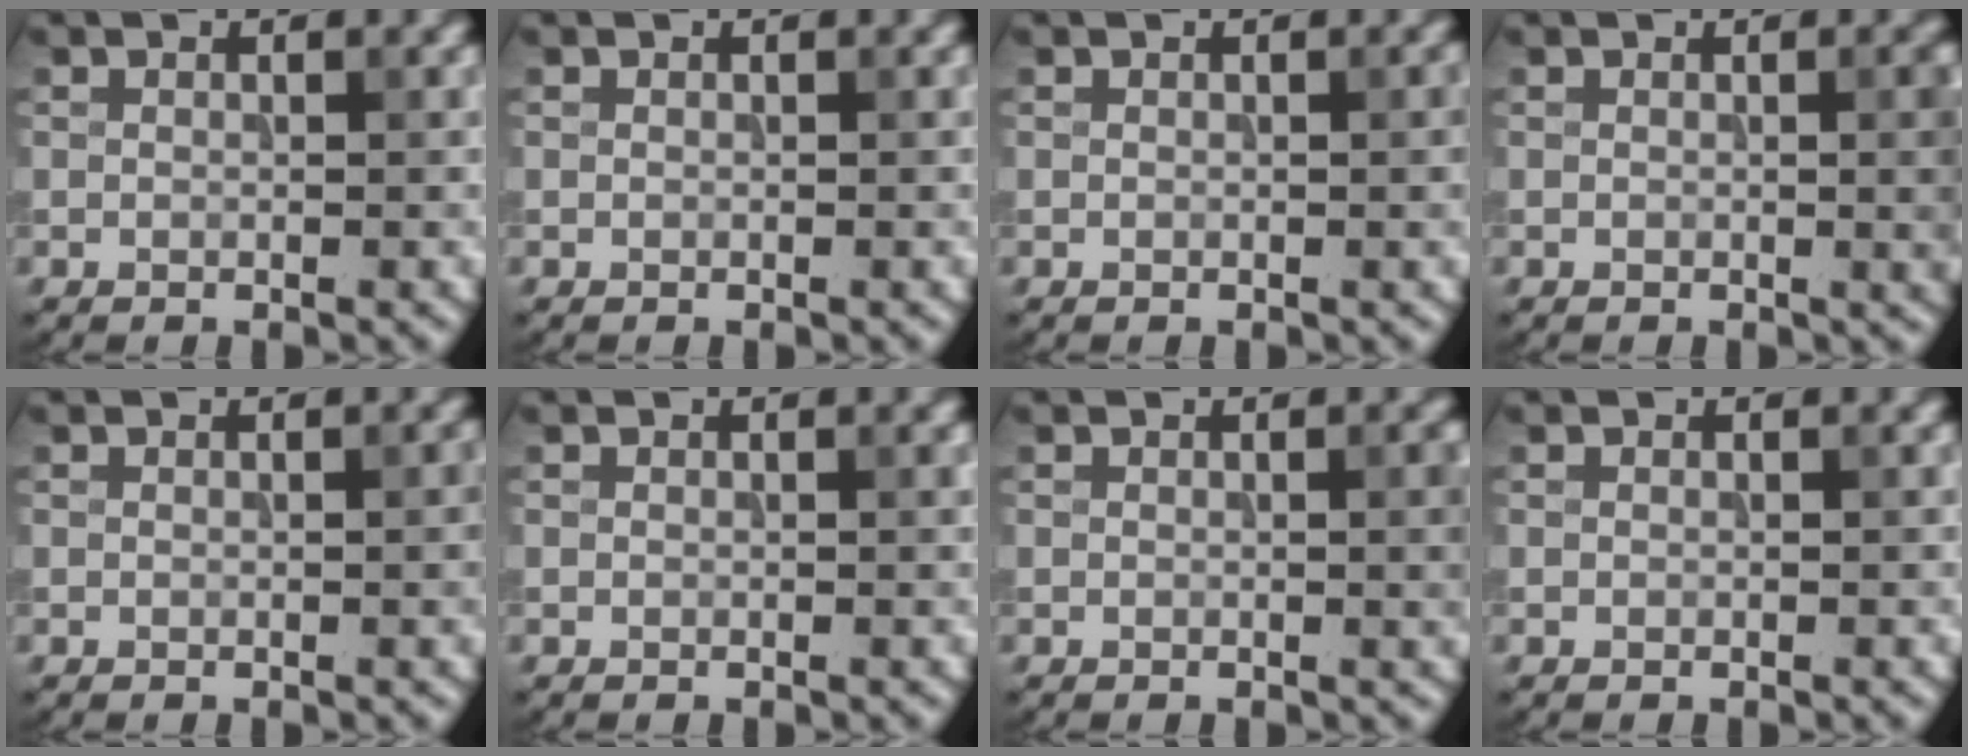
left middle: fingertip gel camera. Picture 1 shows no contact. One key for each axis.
{"total": 0.0}
{"total": 1.1, "fx": 0.0, "fy": 0.2, "fz": 1.1, "tx": -0.011, "ty": 0.002, "tz": 0.000}
{"total": 3.1, "fx": 0.1, "fy": 0.8, "fz": 3.0, "tx": -0.028, "ty": 0.003, "tz": -0.003}
{"total": 1.4, "fx": 0.0, "fy": 0.3, "fz": 1.4, "tx": -0.015, "ty": 0.003, "tz": -0.001}
{"total": 0.0}
{"total": 1.9, "fx": 0.1, "fy": 0.4, "fz": 1.8, "tx": -0.020, "ty": 0.000, "tz": -0.002}
{"total": 0.0}